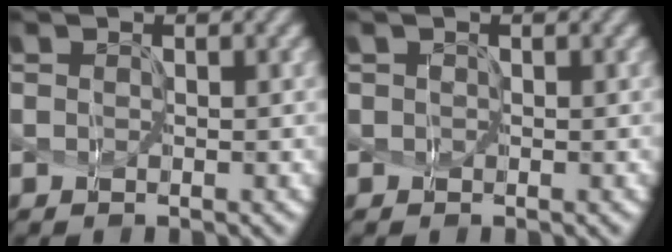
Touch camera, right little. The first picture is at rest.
{"total": 1.0, "force": [0.3, 0.9, 0.4], "torque": [0.012, 0.009, -0.012]}